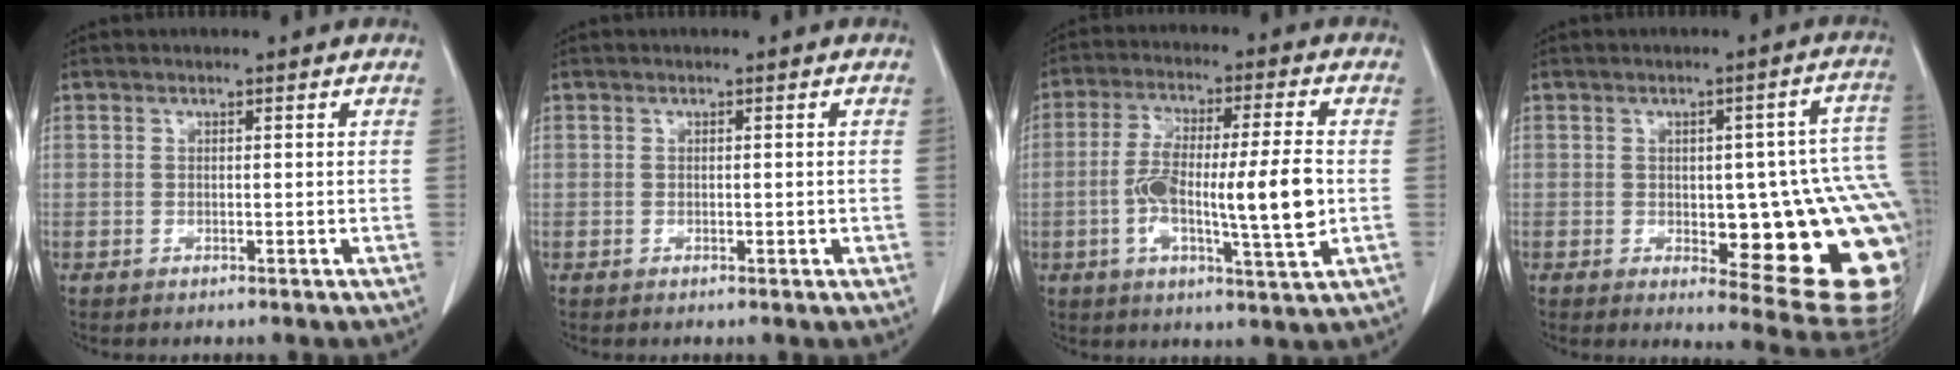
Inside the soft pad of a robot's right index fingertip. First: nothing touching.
{"total": 0.9, "force": [-0.1, 0.5, 0.8], "torque": [-0.012, -0.002, 0.001]}
{"total": 14.1, "force": [-1.7, 1.7, 13.9], "torque": [-0.244, 0.003, -0.030]}
{"total": 21.5, "force": [-3.7, 6.5, 20.1], "torque": [-0.153, 0.020, -0.022]}